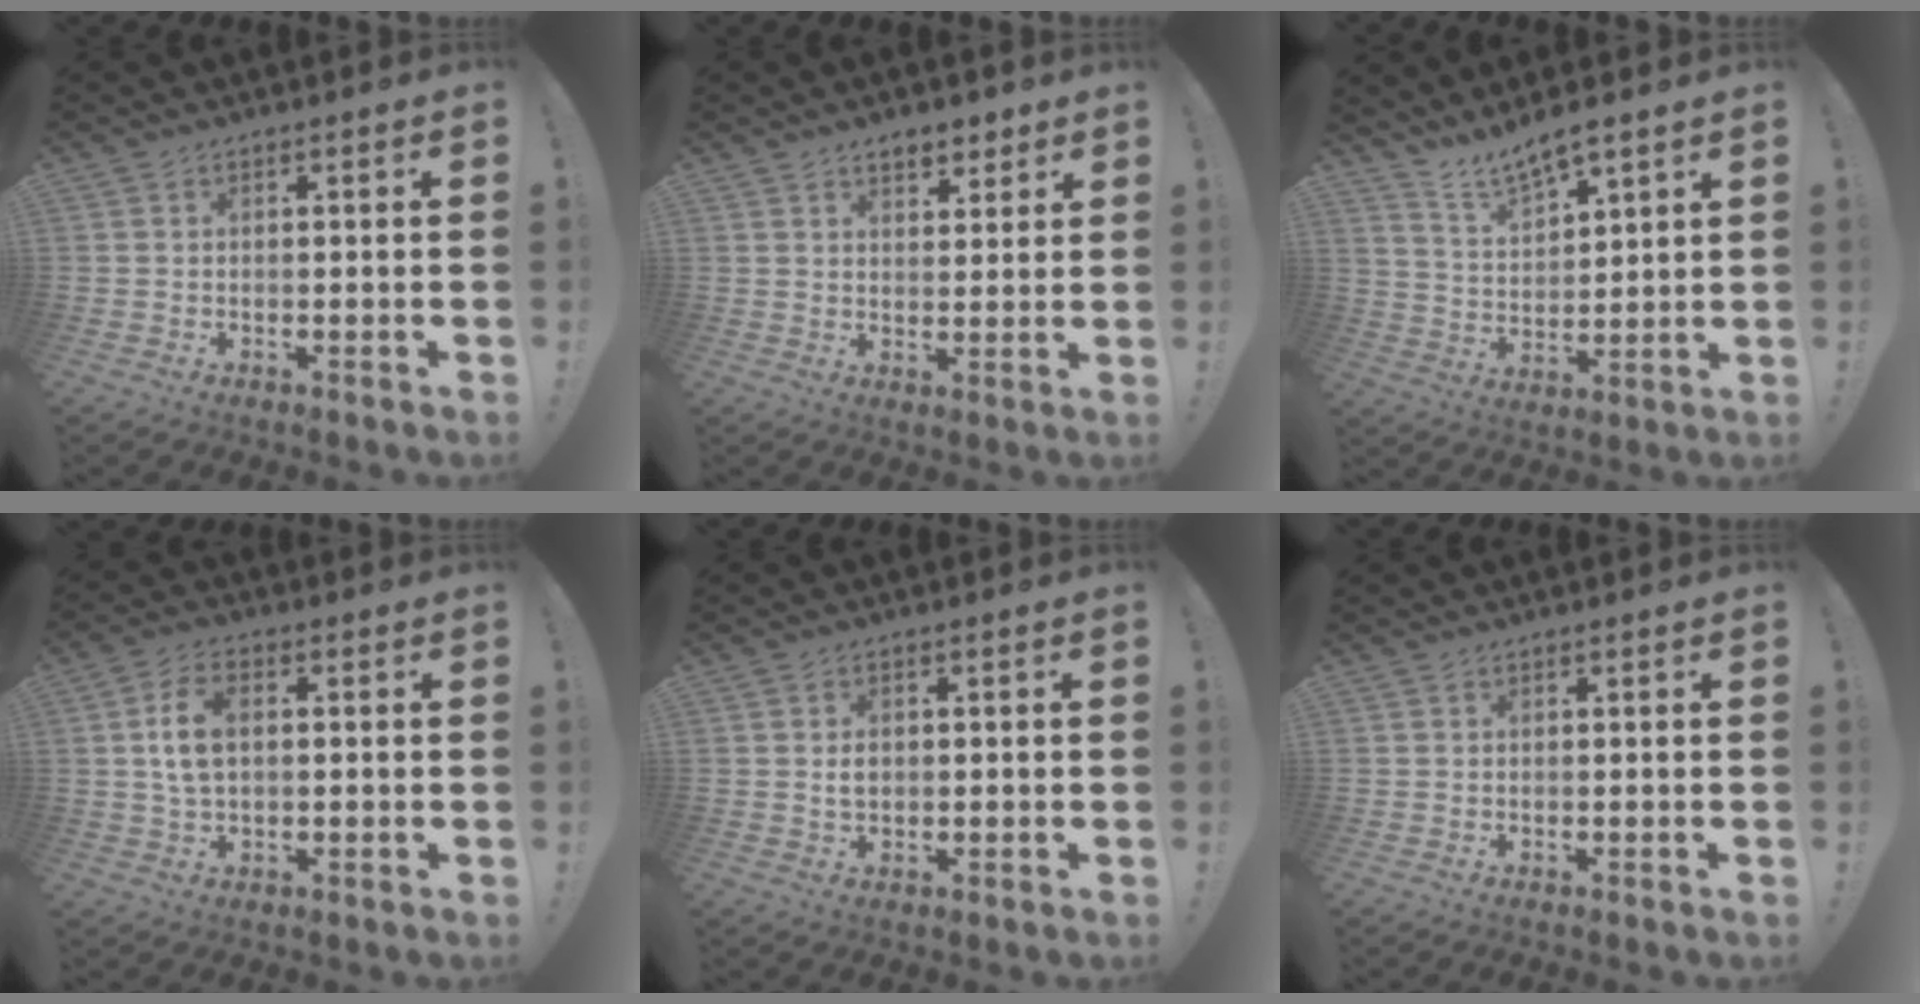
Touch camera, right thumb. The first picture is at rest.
{"total": 4.9, "force": [3.7, 2.8, 1.7], "torque": [-0.010, -0.021, 0.064]}
{"total": 8.1, "force": [7.3, 1.9, 2.9], "torque": [-0.061, -0.052, 0.137]}
{"total": 7.9, "force": [1.4, 5.0, 6.0], "torque": [-0.098, 0.002, 0.023]}
{"total": 2.5, "force": [0.3, 2.0, 1.4], "torque": [-0.012, 0.002, 0.003]}
{"total": 0.0}